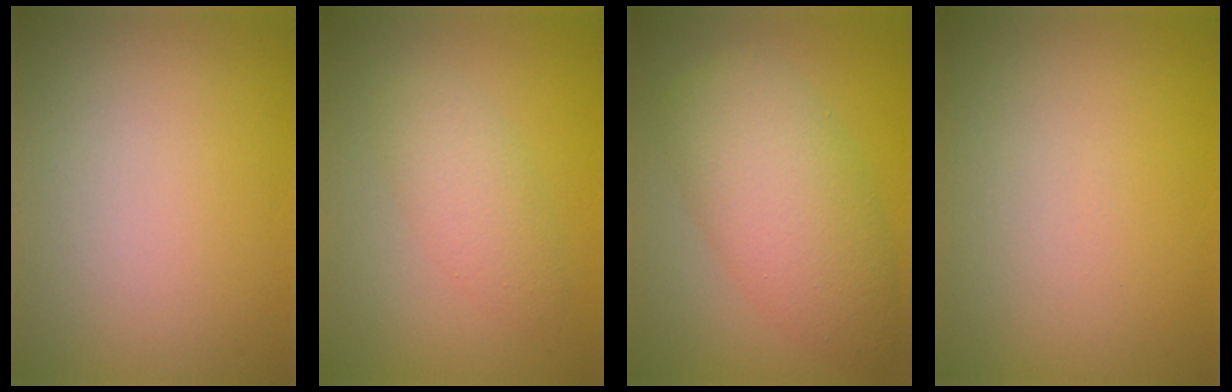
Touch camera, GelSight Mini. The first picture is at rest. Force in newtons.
{"total": 2.9, "press": 2.9, "slide": 0.1}
{"total": 7.2, "press": 7.2, "slide": 0.2}
{"total": 0.0}